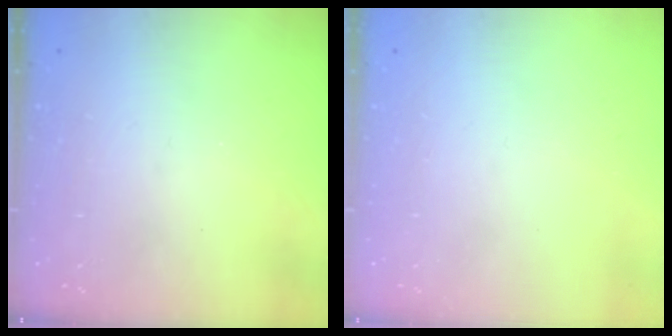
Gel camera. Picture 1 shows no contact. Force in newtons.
{"total": 0.0}